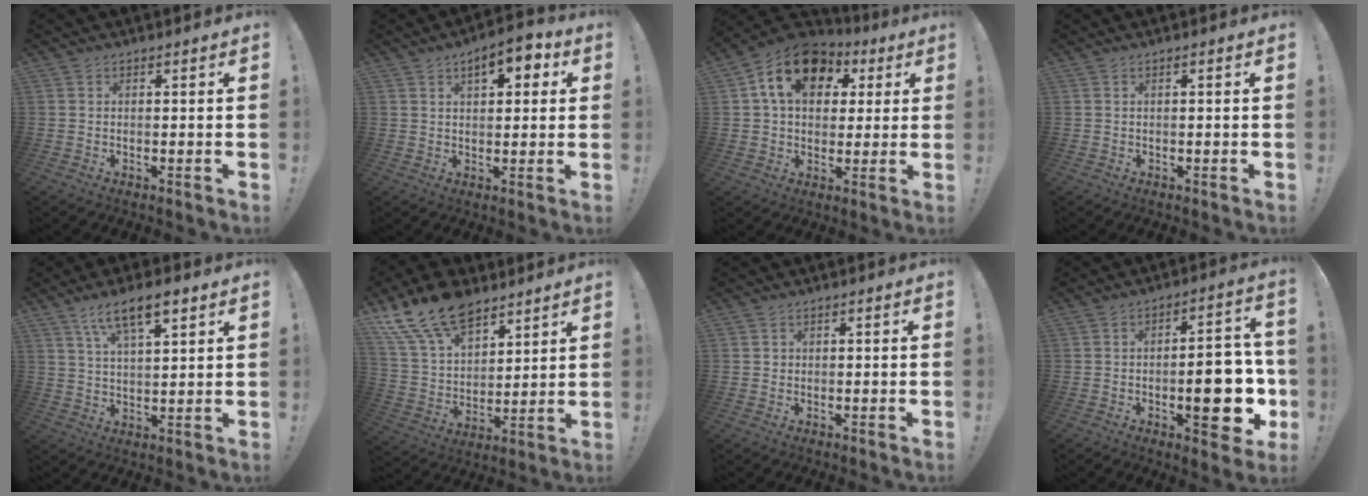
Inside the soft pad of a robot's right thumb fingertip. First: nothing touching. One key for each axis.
{"total": 7.9, "fx": 3.8, "fy": 3.8, "fz": 5.8, "tx": -0.069, "ty": -0.013, "tz": 0.061}
{"total": 16.1, "fx": 6.2, "fy": 11.4, "fz": 9.6, "tx": -0.147, "ty": -0.012, "tz": 0.113}
{"total": 0.5, "fx": 0.0, "fy": -0.1, "fz": 0.5, "tx": -0.010, "ty": -0.001, "tz": -0.001}
{"total": 10.4, "fx": 6.3, "fy": 3.6, "fz": 7.5, "tx": -0.120, "ty": -0.023, "tz": 0.110}
{"total": 17.8, "fx": 12.6, "fy": 9.6, "fz": 8.3, "tx": -0.152, "ty": -0.083, "tz": 0.237}
{"total": 1.2, "fx": -0.2, "fy": 1.2, "fz": 0.1, "tx": 0.005, "ty": 0.000, "tz": -0.005}
{"total": 17.3, "fx": -3.9, "fy": 7.0, "fz": 15.4, "tx": -0.182, "ty": 0.014, "tz": -0.051}